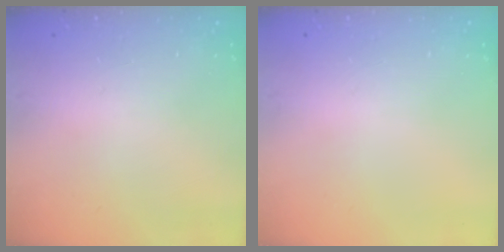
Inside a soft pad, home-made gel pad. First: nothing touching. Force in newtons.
{"total": 0.0}